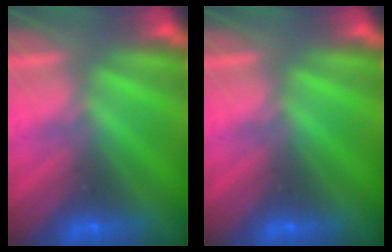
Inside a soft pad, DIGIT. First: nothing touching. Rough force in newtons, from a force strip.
{"total": 0.0}